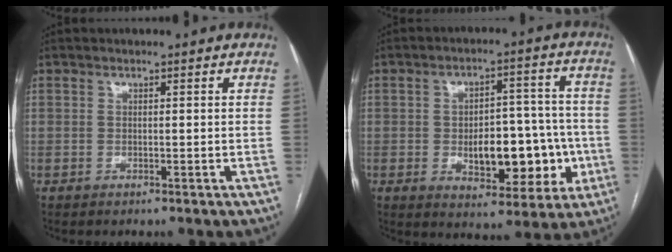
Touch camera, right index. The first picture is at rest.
{"total": 12.8, "force": [-2.5, 6.5, 10.7], "torque": [-0.139, 0.025, -0.022]}